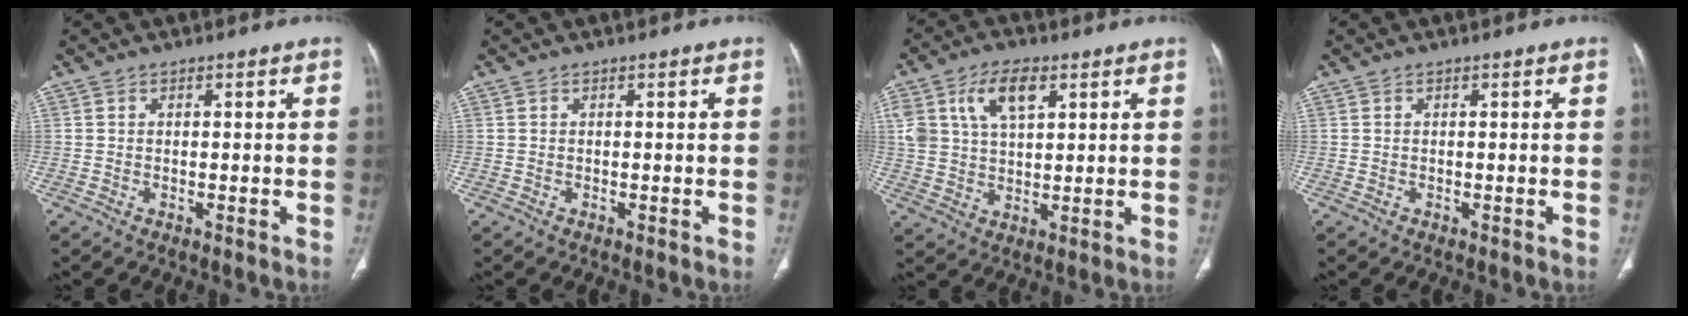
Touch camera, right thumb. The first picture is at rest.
{"total": 0.0}
{"total": 10.5, "force": [4.5, 5.8, 7.5], "torque": [-0.136, -0.002, 0.089]}
{"total": 0.0}